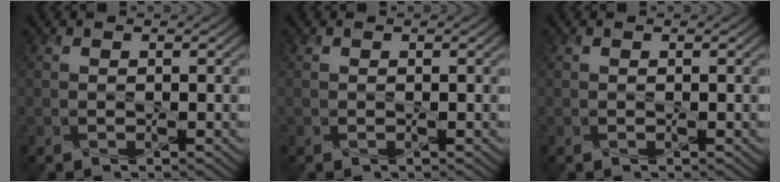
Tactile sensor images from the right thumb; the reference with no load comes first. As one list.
[{"total": 0.0}, {"total": 0.0}]